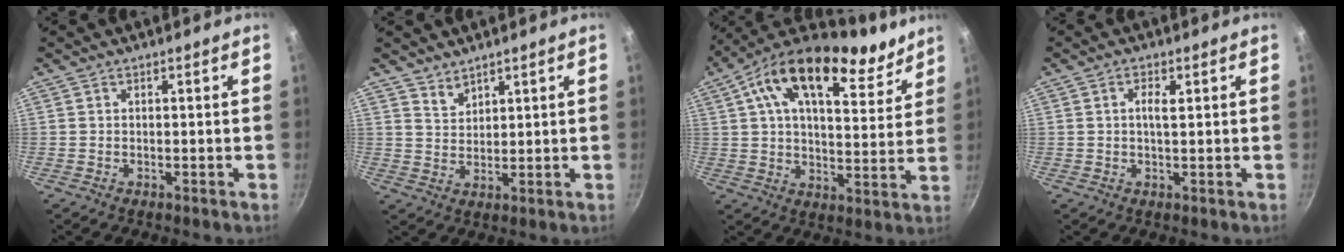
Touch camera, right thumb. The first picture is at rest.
{"total": 3.3, "force": [2.8, 1.6, 0.9], "torque": [-0.010, -0.013, 0.058]}
{"total": 20.9, "force": [12.6, 9.9, 13.4], "torque": [-0.196, -0.039, 0.193]}
{"total": 2.2, "force": [0.6, 0.7, 2.0], "torque": [-0.036, 0.002, 0.011]}